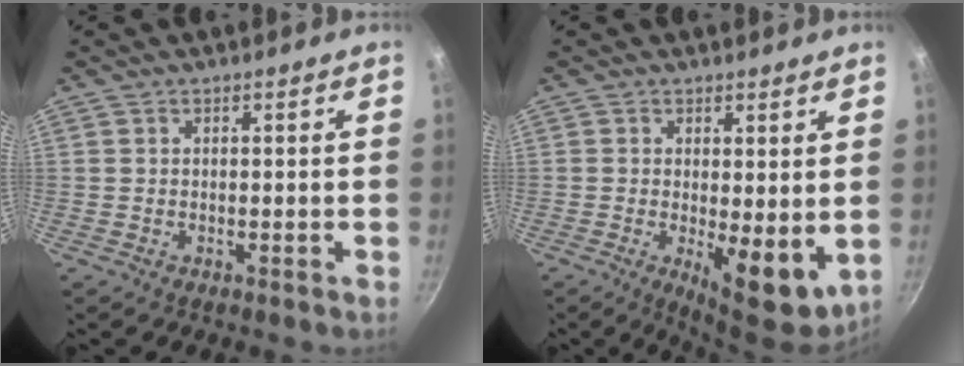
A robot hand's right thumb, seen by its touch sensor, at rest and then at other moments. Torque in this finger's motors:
{"motor_torque": [0.98, 1.29, 1.23, -0.33, 0.32]}